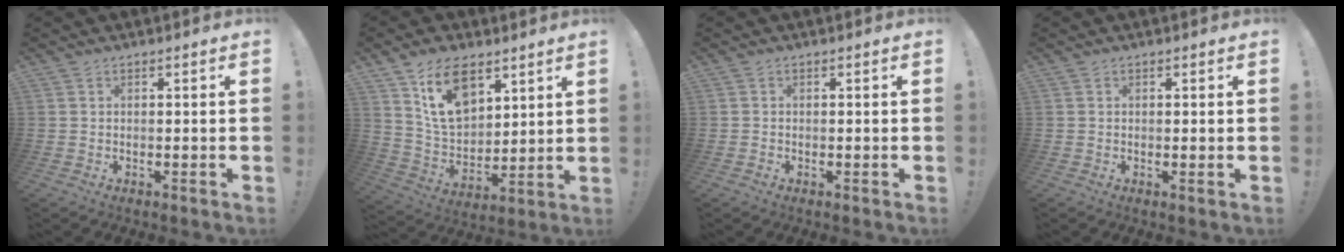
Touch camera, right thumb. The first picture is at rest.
{"total": 15.1, "force": [8.3, 9.2, 8.6], "torque": [-0.149, -0.039, 0.156]}
{"total": 0.7, "force": [-0.5, 0.5, 0.1], "torque": [-0.008, 0.005, -0.007]}
{"total": 0.8, "force": [0.4, -0.1, 0.7], "torque": [-0.006, -0.003, 0.005]}